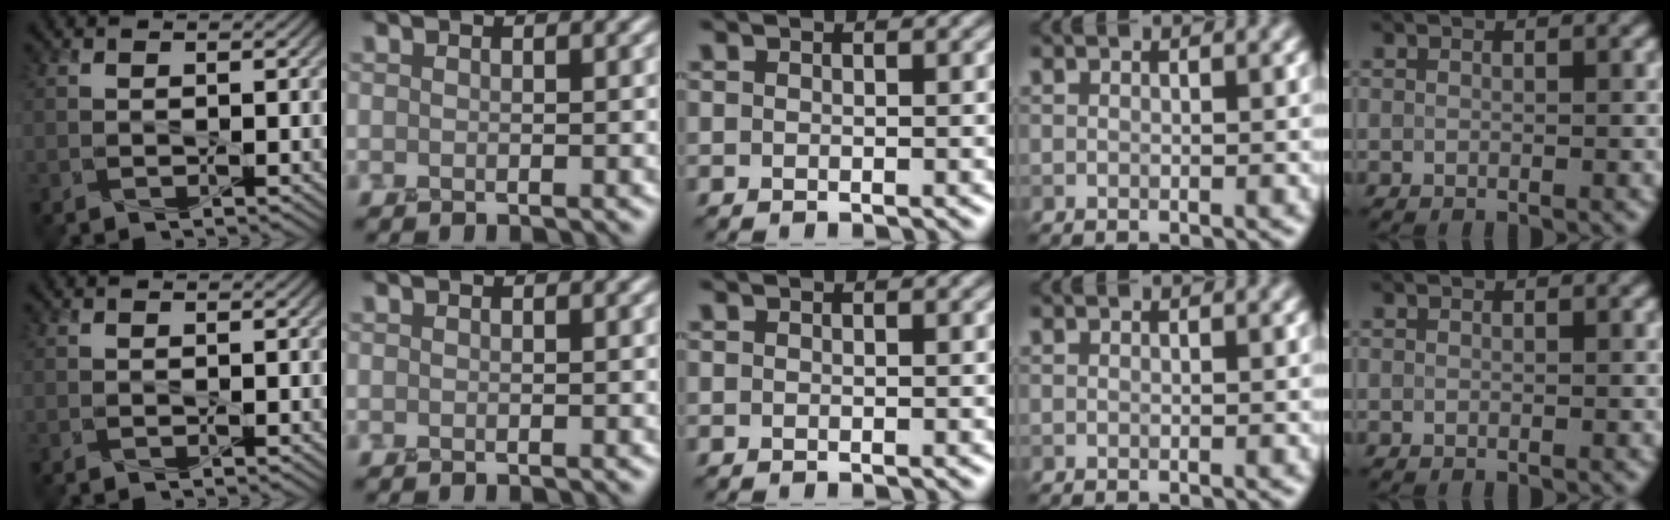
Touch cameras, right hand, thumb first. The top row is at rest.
{}